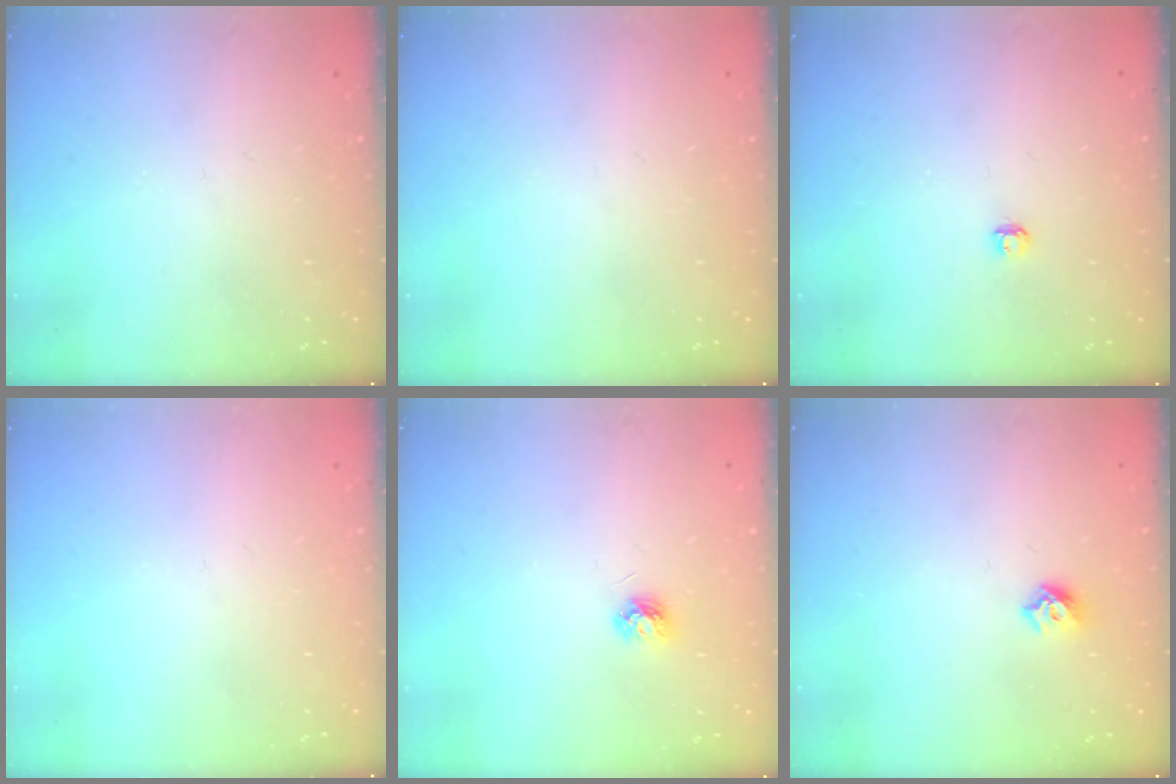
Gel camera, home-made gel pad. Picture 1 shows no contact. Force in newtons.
{"total": 0.0}
{"total": 2.9, "press": 2.9, "slide": 0.3}
{"total": 0.0}
{"total": 4.2, "press": 4.2, "slide": 0.3}
{"total": 5.4, "press": 5.3, "slide": 1.0}